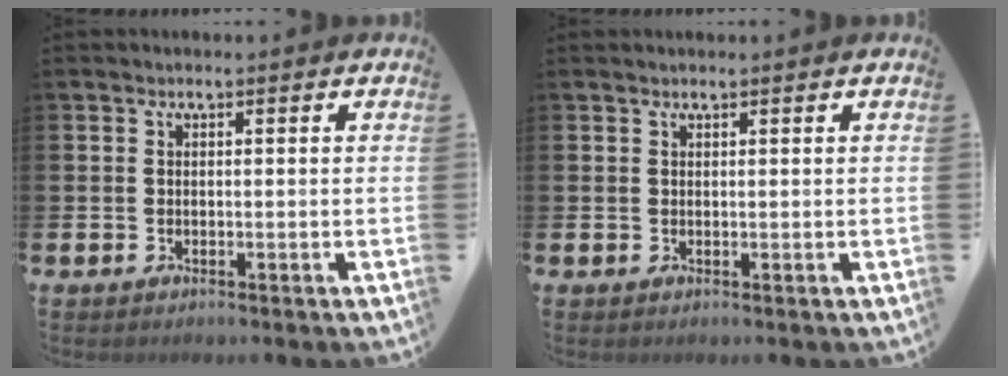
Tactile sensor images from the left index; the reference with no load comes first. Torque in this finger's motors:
{"motor_torque": [0.05, 0.03, -0.03, -0.01]}